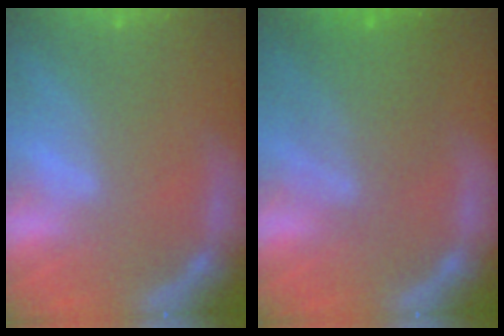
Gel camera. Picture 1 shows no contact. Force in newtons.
{"total": 5.5}